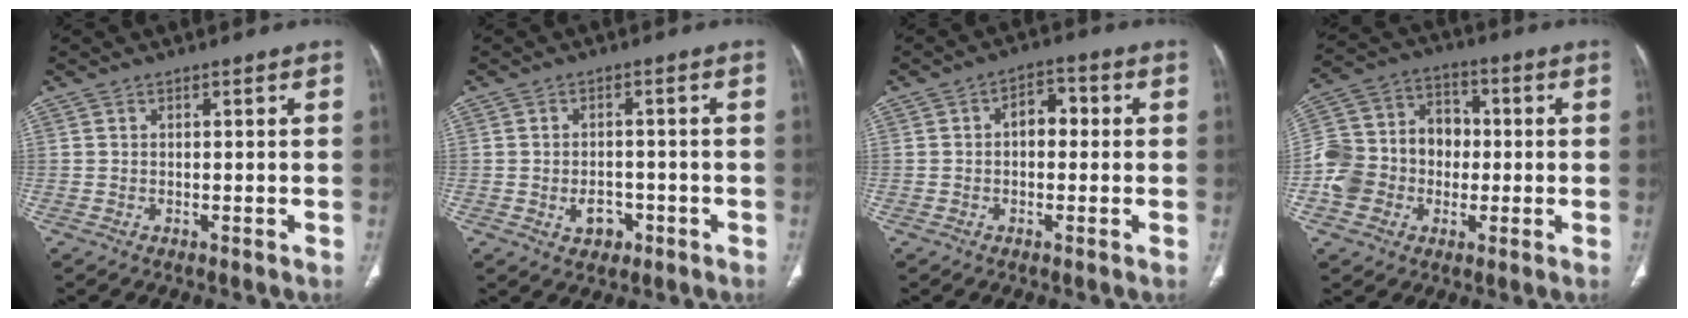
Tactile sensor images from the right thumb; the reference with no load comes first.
{"total": 4.4, "force": [-1.6, 3.2, 2.5], "torque": [-0.026, 0.013, -0.017]}
{"total": 4.9, "force": [0.1, 3.3, 3.6], "torque": [-0.034, 0.019, -0.008]}
{"total": 14.3, "force": [-2.3, 12.2, 7.1], "torque": [-0.107, 0.046, -0.046]}